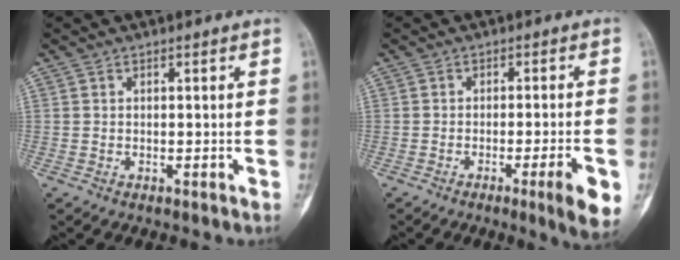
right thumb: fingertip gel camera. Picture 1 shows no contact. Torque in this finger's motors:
{"motor_torque": [1.03, 0.22, 0.45, -0.66, 0.25]}